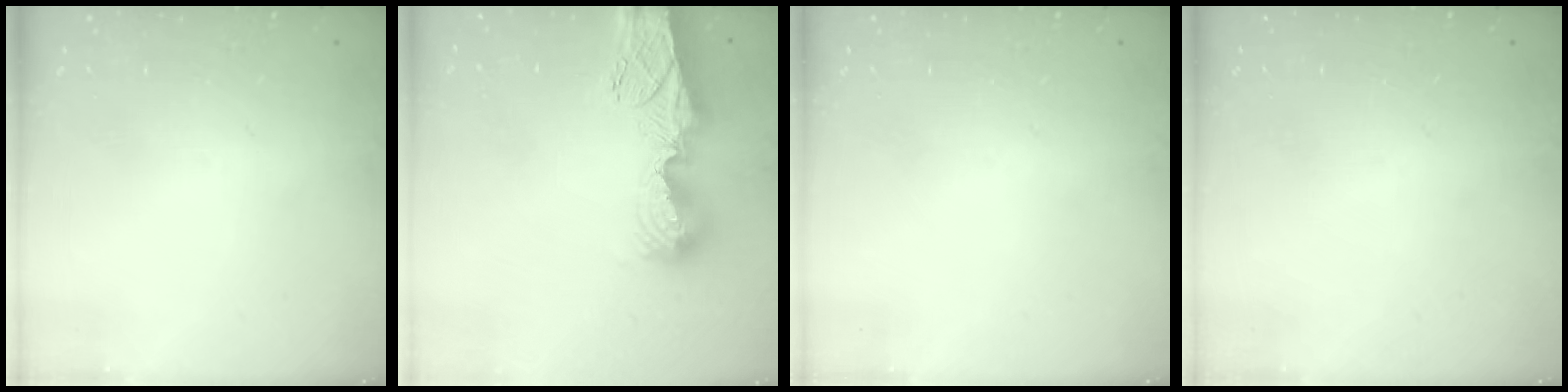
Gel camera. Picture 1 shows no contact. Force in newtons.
{"total": 12.9, "press": 12.9, "slide": 1.4}
{"total": 0.0}
{"total": 0.0}